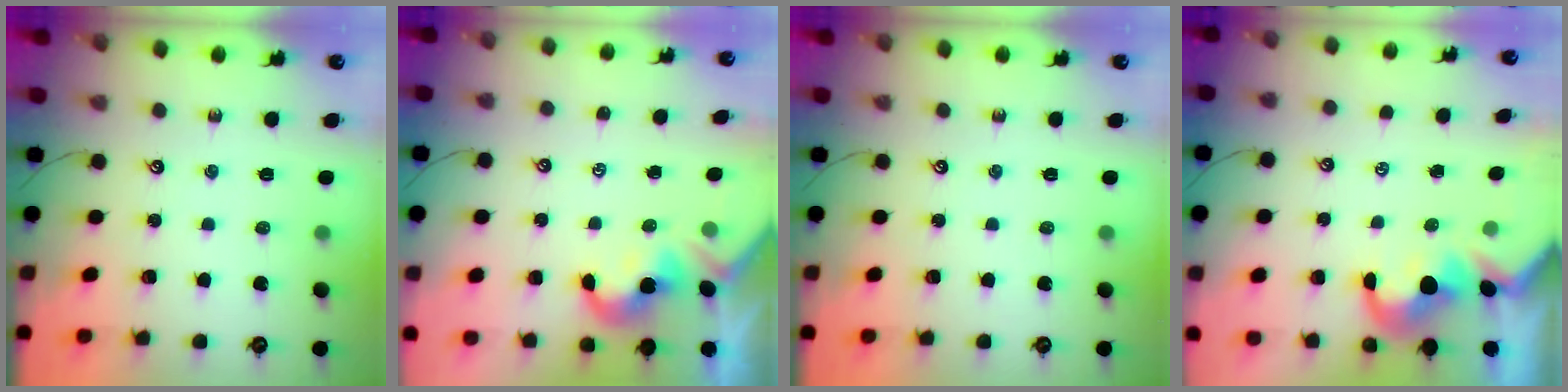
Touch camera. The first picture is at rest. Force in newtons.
{"total": 2.1, "press": 2.0, "slide": 0.5}
{"total": 0.0}
{"total": 3.0, "press": 2.8, "slide": 1.1}